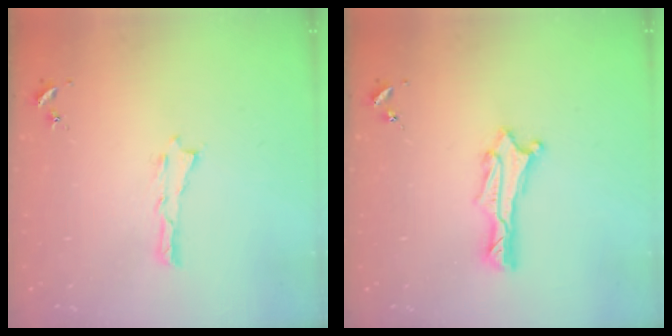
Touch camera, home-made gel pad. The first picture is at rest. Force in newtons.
{"total": 1.3, "press": 1.2, "slide": 0.1}